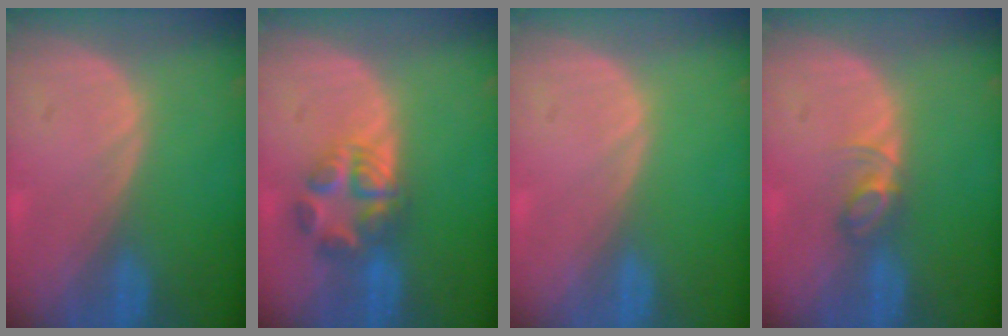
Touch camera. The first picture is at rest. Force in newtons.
{"total": 5.8, "press": 5.8, "slide": 0.8}
{"total": 0.0}
{"total": 2.8, "press": 2.8, "slide": 0.4}